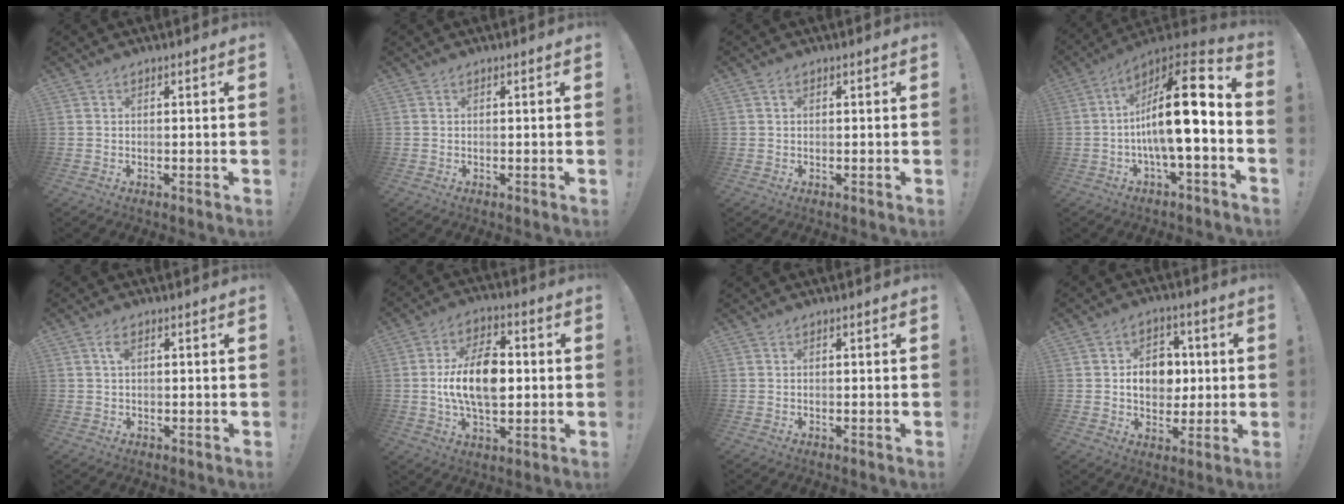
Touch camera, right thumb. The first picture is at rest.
{"total": 0.0}
{"total": 0.6, "force": [0.3, 0.6, 0.0], "torque": [0.009, -0.002, 0.003]}
{"total": 19.3, "force": [-1.1, 5.2, 18.5], "torque": [-0.288, 0.005, -0.026]}
{"total": 2.7, "force": [1.0, 2.0, 1.5], "torque": [-0.016, -0.001, 0.016]}
{"total": 15.4, "force": [0.0, 9.2, 12.4], "torque": [-0.216, 0.006, -0.001]}
{"total": 0.0}
{"total": 10.7, "force": [1.1, 8.6, 6.2], "torque": [-0.081, 0.006, 0.026]}